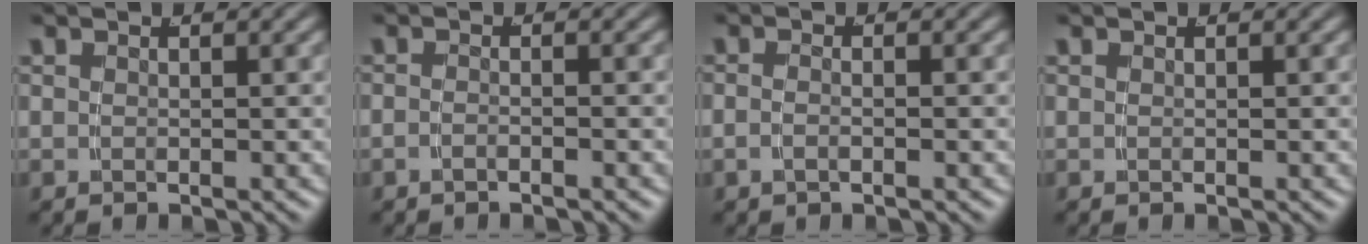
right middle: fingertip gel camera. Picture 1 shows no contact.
{"total": 1.1, "force": [-1.0, -0.1, 0.5], "torque": [-0.011, 0.001, -0.021]}
{"total": 1.2, "force": [-0.8, 0.0, 0.9], "torque": [-0.021, -0.004, -0.011]}
{"total": 0.0}